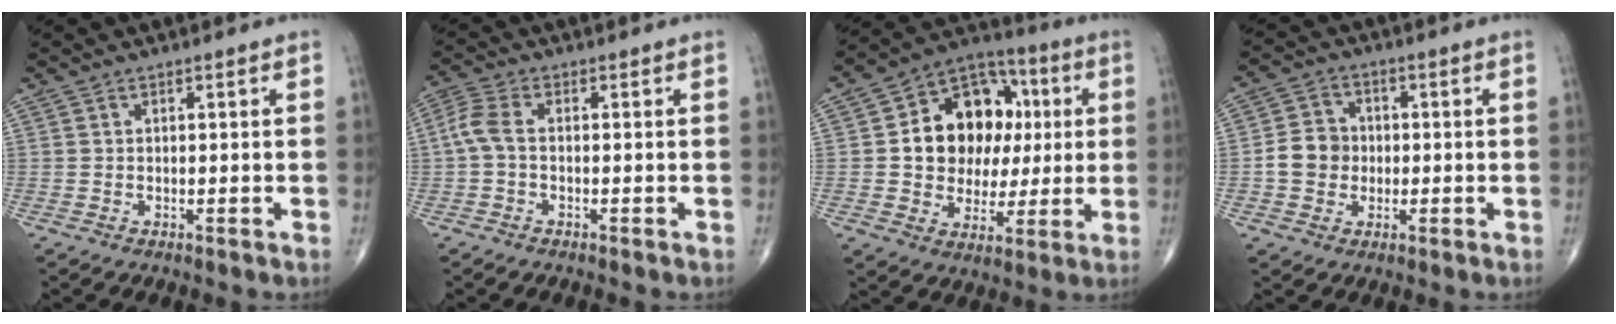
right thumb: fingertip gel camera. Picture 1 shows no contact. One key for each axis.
{"total": 4.3, "fx": -0.5, "fy": 2.1, "fz": 3.7, "tx": -0.099, "ty": 0.012, "tz": -0.020}
{"total": 18.1, "fx": 2.6, "fy": 13.7, "fz": 11.5, "tx": -0.128, "ty": 0.021, "tz": 0.041}
{"total": 6.8, "fx": -0.7, "fy": 6.0, "fz": 3.0, "tx": -0.032, "ty": 0.016, "tz": -0.021}